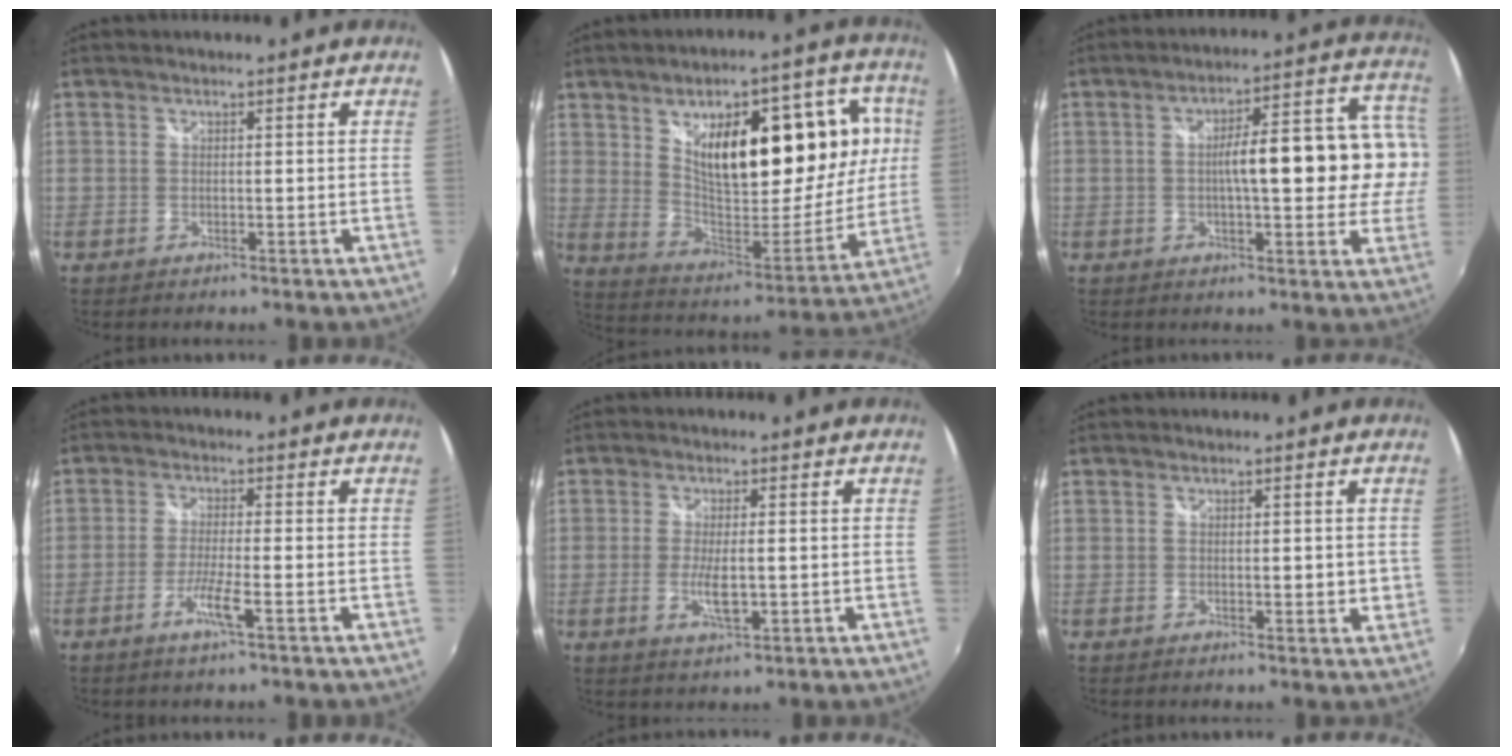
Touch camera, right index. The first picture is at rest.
{"total": 24.4, "force": [7.0, 11.3, 20.5], "torque": [-0.315, 0.012, 0.131]}
{"total": 15.7, "force": [-0.3, 4.4, 15.0], "torque": [-0.198, 0.031, -0.002]}
{"total": 4.6, "force": [-2.4, -0.3, 3.9], "torque": [-0.083, -0.008, -0.047]}
{"total": 4.7, "force": [-0.9, 1.2, 4.4], "torque": [-0.086, -0.010, -0.015]}
{"total": 2.3, "force": [0.0, 1.0, 2.1], "torque": [-0.030, -0.002, 0.003]}